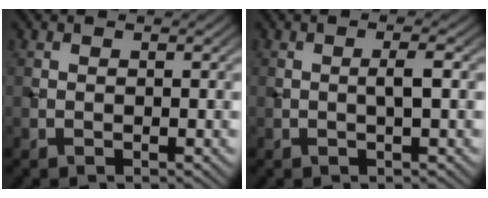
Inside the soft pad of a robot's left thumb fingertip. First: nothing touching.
{"total": 1.6, "force": [0.0, 0.1, 1.6], "torque": [-0.030, 0.005, -0.001]}